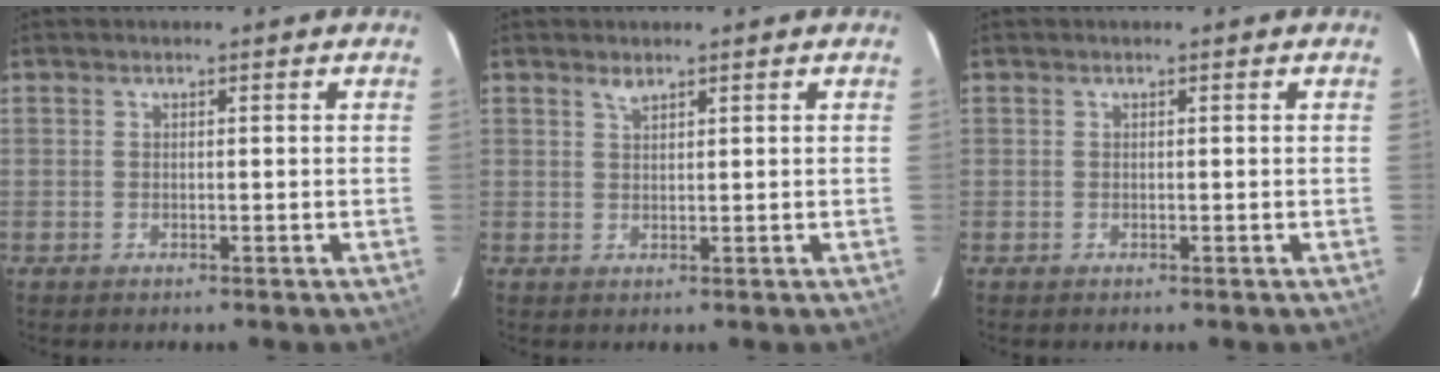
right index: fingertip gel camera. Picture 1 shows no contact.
{"total": 1.4, "force": [1.1, 0.4, 0.7], "torque": [-0.011, 0.002, 0.021]}
{"total": 0.0}